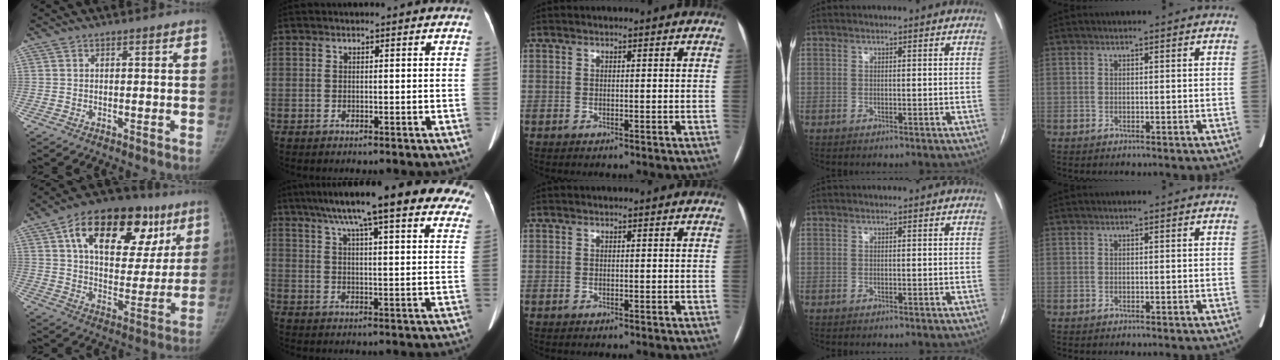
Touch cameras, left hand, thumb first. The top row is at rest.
{"thumb": {"total": 26.9, "force": [12.3, 14.8, 18.7], "torque": [-0.242, 0.012, 0.191]}, "index": {"total": 27.5, "force": [22.1, 3.4, 15.9], "torque": [-0.197, 0.005, 0.271]}}